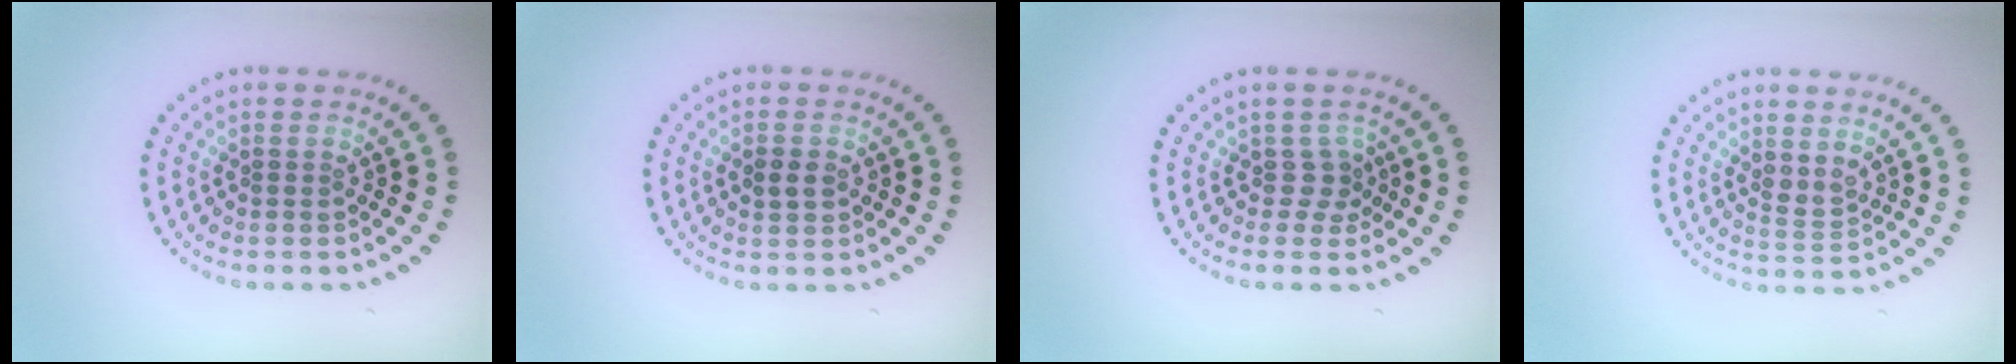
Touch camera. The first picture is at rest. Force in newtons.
{"total": 1.6, "press": 1.6, "slide": 0.1}
{"total": 1.7, "press": 1.1, "slide": 1.3}
{"total": 1.5, "press": 1.3, "slide": 0.7}